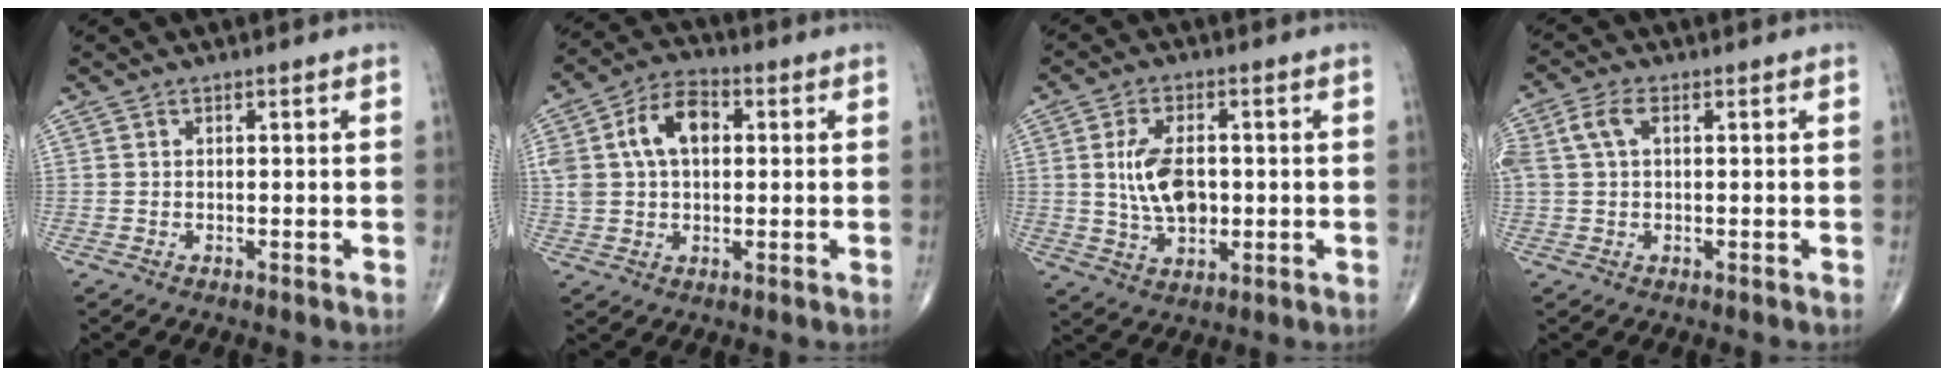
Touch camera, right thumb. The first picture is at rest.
{"total": 11.2, "force": [2.3, 7.2, 8.3], "torque": [-0.145, 0.021, 0.038]}
{"total": 9.2, "force": [0.5, 5.3, 7.5], "torque": [-0.127, -0.002, 0.015]}
{"total": 4.8, "force": [1.3, 2.6, 3.8], "torque": [-0.103, 0.020, 0.027]}